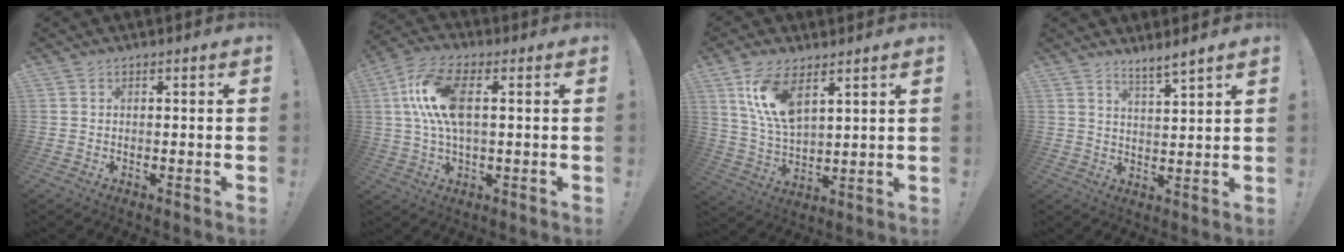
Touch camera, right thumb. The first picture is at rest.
{"total": 13.7, "force": [2.1, 6.2, 12.0], "torque": [-0.230, 0.003, 0.039]}
{"total": 11.9, "force": [6.9, 5.3, 8.1], "torque": [-0.169, -0.023, 0.125]}
{"total": 5.2, "force": [4.6, 0.0, 2.4], "torque": [-0.038, -0.031, 0.078]}